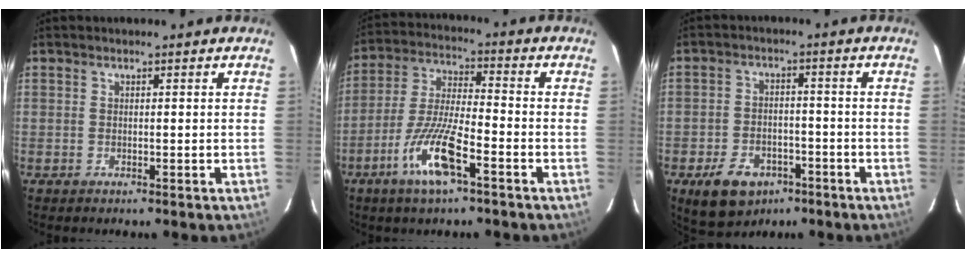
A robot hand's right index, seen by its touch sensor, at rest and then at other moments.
{"total": 11.1, "force": [-5.6, 1.8, 9.4], "torque": [-0.192, -0.009, -0.107]}
{"total": 8.2, "force": [-4.6, 5.4, 4.2], "torque": [-0.082, 0.000, -0.065]}